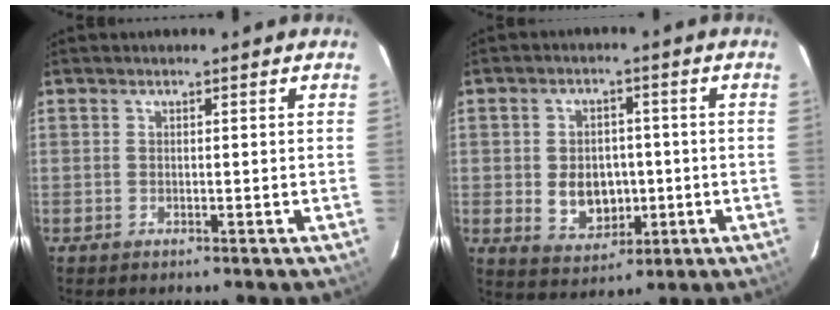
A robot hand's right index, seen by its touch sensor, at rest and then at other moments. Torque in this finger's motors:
{"motor_torque": [0.29, -0.08, 0.12, 0.04]}